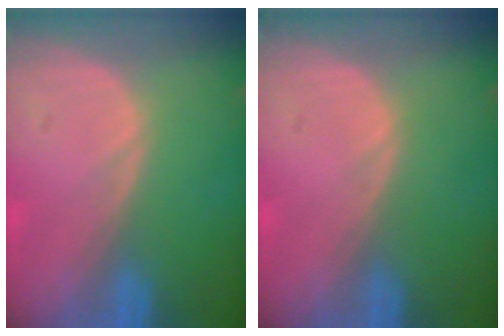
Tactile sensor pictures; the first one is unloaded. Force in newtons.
{"total": 0.0}